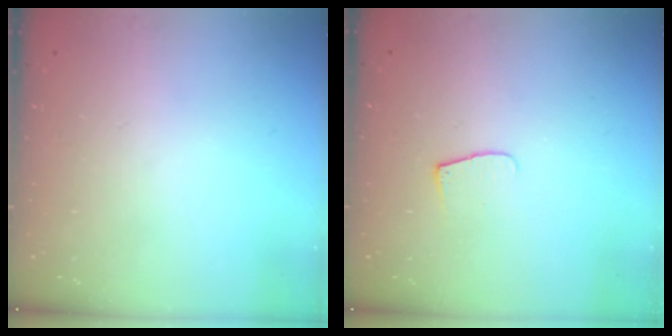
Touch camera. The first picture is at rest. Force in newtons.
{"total": 5.3, "press": 5.2, "slide": 0.6}